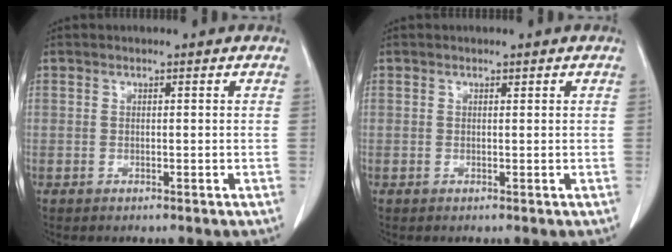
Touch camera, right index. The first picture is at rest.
{"total": 0.0}